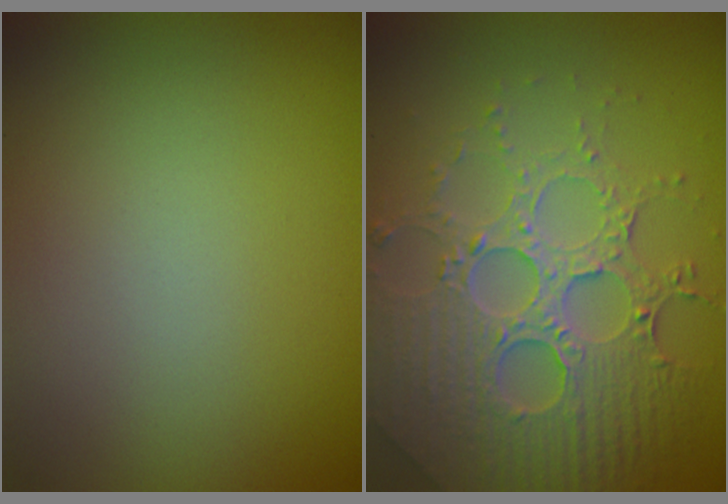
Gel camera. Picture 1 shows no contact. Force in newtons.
{"total": 6.9, "press": 5.3, "slide": 4.4}